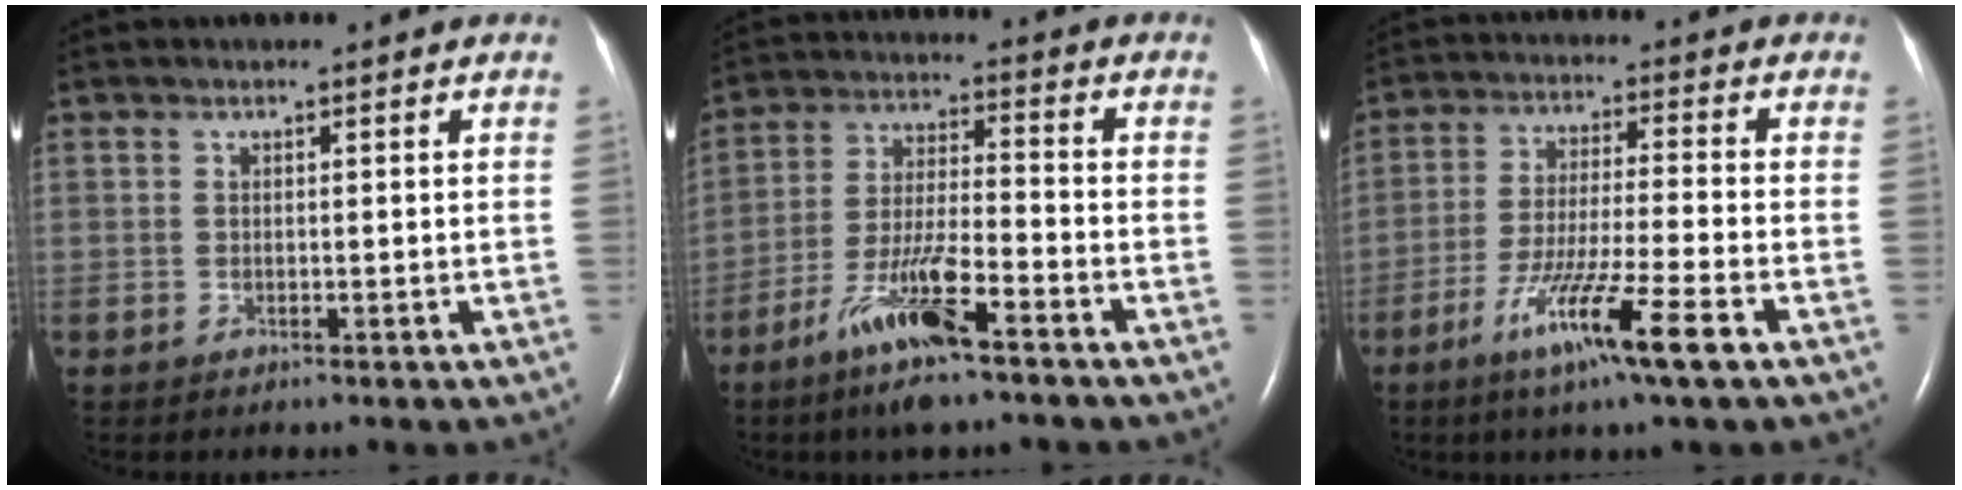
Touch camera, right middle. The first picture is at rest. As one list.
[{"total": 11.4, "force": [-7.1, 1.2, 8.9], "torque": [-0.177, -0.022, -0.132]}, {"total": 11.2, "force": [-6.0, -0.6, 9.5], "torque": [-0.179, -0.029, -0.111]}]